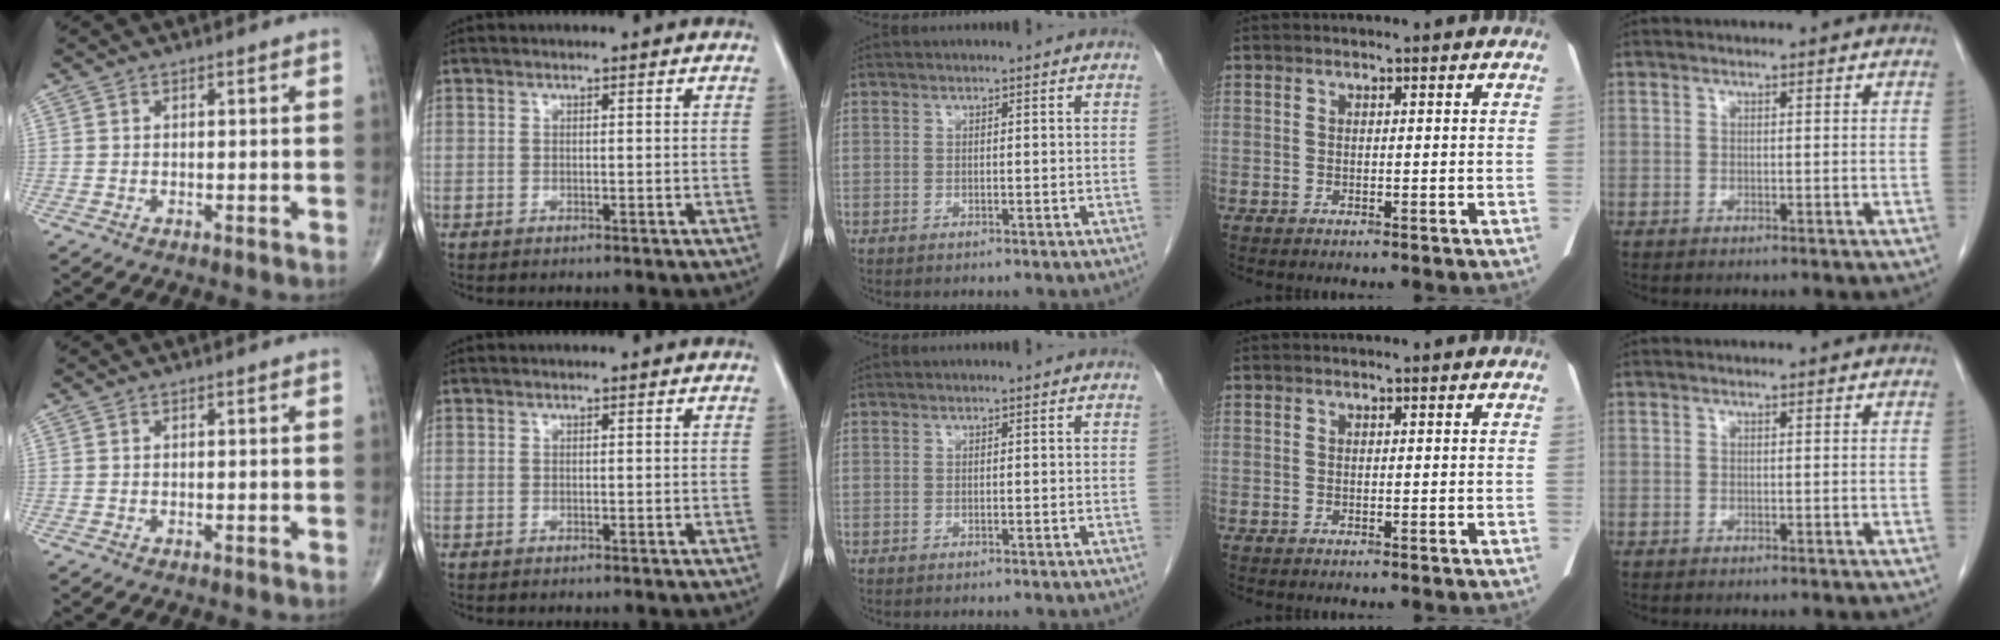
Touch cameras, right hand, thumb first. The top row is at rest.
{}